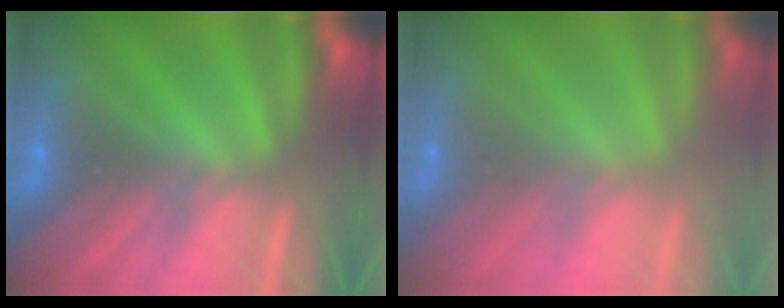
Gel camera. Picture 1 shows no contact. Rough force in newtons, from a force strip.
{"total": 2.7}